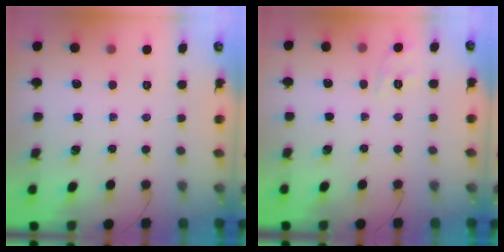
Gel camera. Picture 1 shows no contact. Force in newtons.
{"total": 2.0, "press": 0.8, "slide": 1.8}